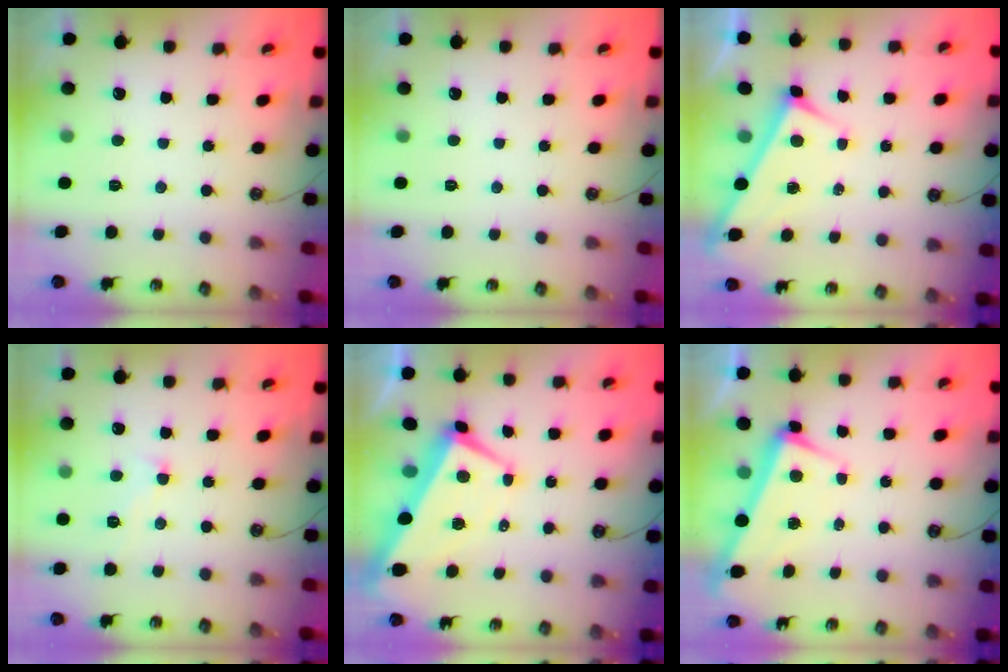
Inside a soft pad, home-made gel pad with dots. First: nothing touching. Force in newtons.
{"total": 0.0}
{"total": 3.3, "press": 3.3, "slide": 0.3}
{"total": 2.3, "press": 2.1, "slide": 0.8}
{"total": 2.2, "press": 1.9, "slide": 1.1}
{"total": 3.2, "press": 3.0, "slide": 0.9}